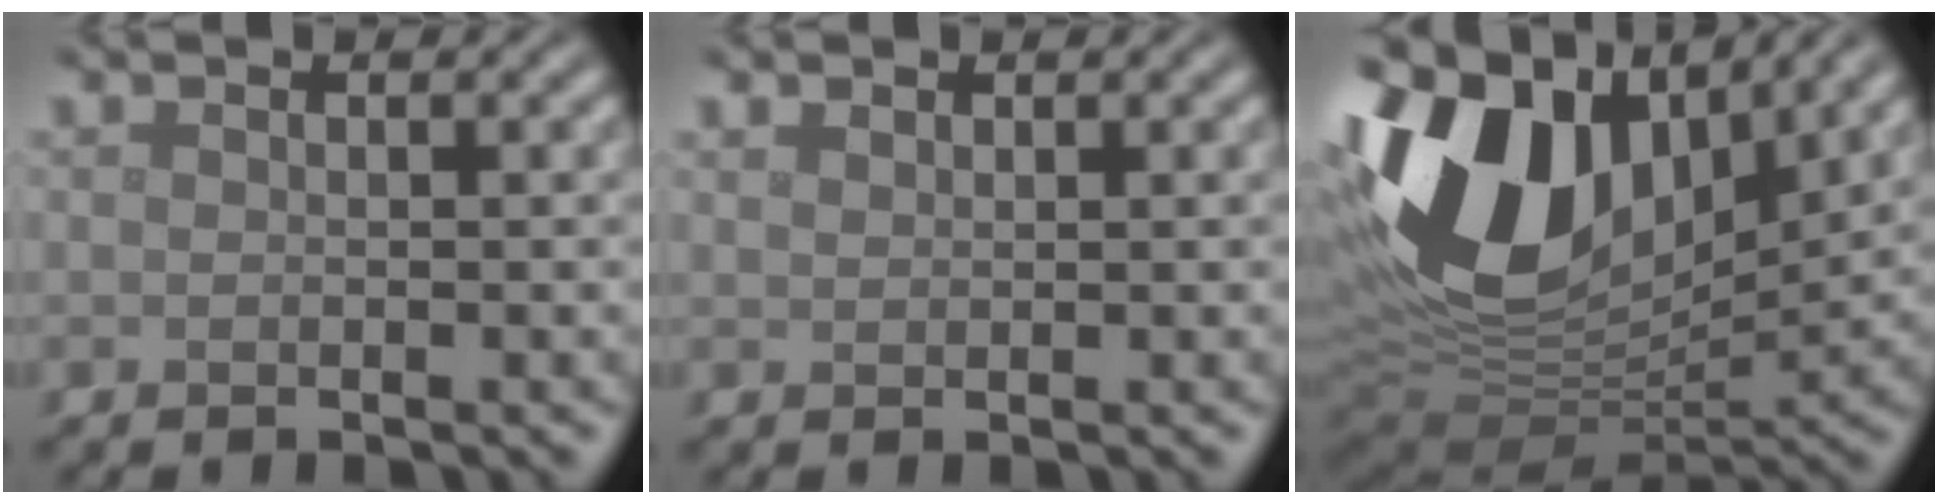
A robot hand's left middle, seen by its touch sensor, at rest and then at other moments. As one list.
[{"total": 0.7, "force": [0.6, 0.3, 0.2], "torque": [-0.007, 0.001, 0.016]}, {"total": 15.9, "force": [4.6, 9.8, 11.6], "torque": [-0.255, 0.017, 0.083]}]